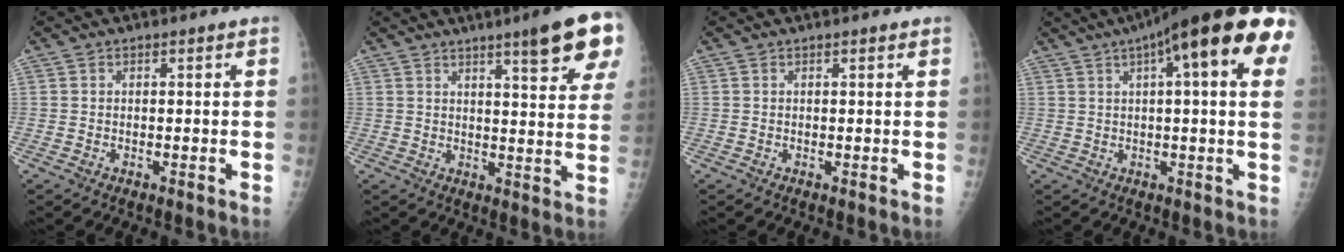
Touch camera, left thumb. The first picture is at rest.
{"total": 12.3, "force": [7.3, 1.6, 9.8], "torque": [-0.110, -0.033, 0.089]}
{"total": 0.9, "force": [0.8, 0.1, 0.5], "torque": [-0.005, 0.000, 0.012]}
{"total": 21.9, "force": [9.1, 4.7, 19.4], "torque": [-0.267, 0.024, 0.118]}